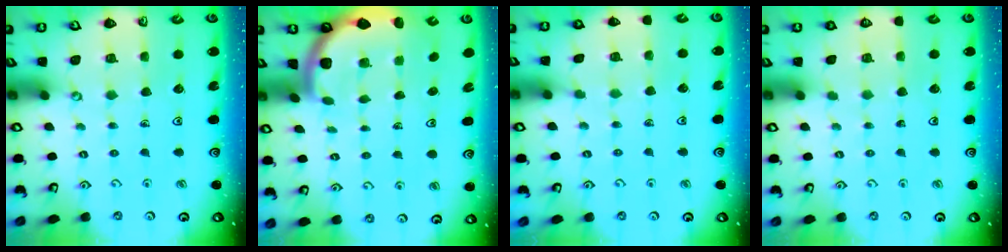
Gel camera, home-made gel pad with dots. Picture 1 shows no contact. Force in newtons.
{"total": 1.8, "press": 1.8, "slide": 0.3}
{"total": 3.9, "press": 3.8, "slide": 0.6}
{"total": 0.0}